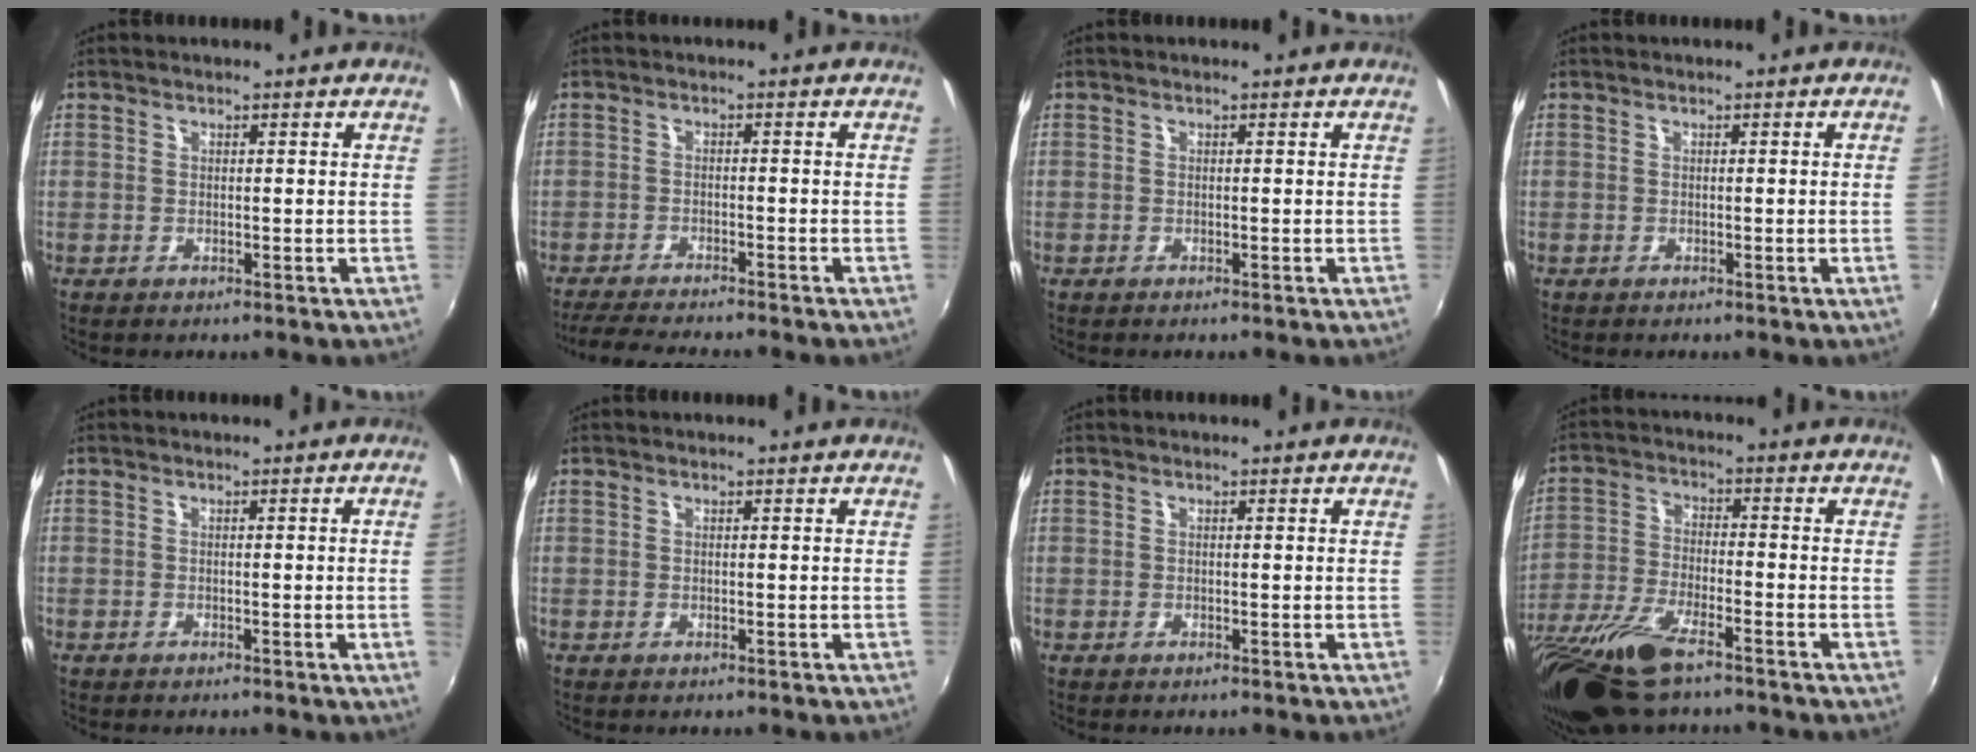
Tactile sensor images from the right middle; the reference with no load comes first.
{"total": 7.7, "force": [-7.0, -0.1, 3.2], "torque": [-0.081, -0.016, -0.112]}
{"total": 0.0}
{"total": 0.9, "force": [0.0, -0.5, 0.7], "torque": [-0.004, -0.005, 0.000]}
{"total": 1.7, "force": [-0.1, -1.0, 1.3], "torque": [-0.014, -0.012, 0.001]}
{"total": 0.0}
{"total": 0.0}
{"total": 16.4, "force": [-11.9, 4.5, 10.4], "torque": [-0.230, -0.043, -0.228]}